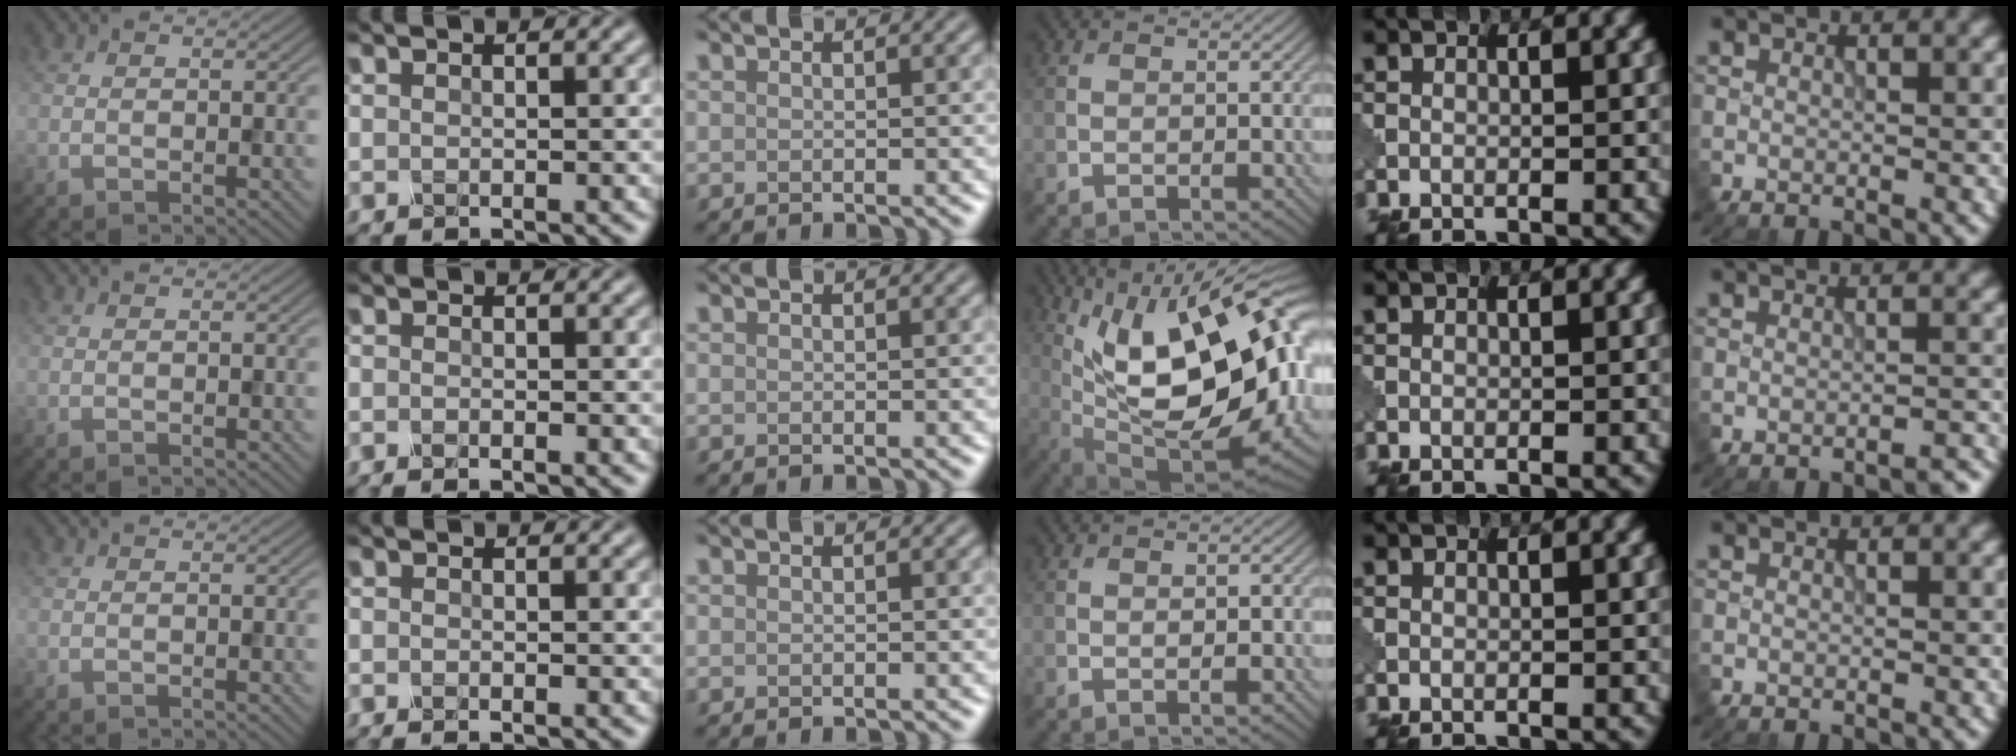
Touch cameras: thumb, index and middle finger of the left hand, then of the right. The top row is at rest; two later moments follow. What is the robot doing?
{"motion": "shake", "object": "sieve"}